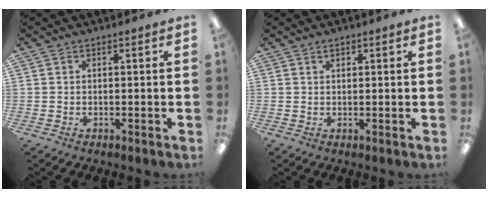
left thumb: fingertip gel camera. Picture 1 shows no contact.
{"total": 1.1, "force": [0.8, 0.5, 0.6], "torque": [-0.012, 0.001, 0.014]}